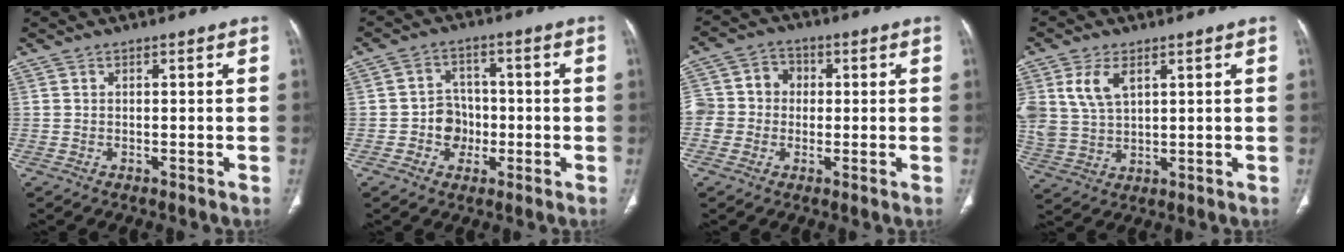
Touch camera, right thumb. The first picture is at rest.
{"total": 6.1, "force": [-1.5, 5.5, 2.2], "torque": [0.000, 0.019, -0.029]}
{"total": 8.0, "force": [-0.1, 7.5, 2.8], "torque": [-0.023, 0.026, -0.010]}
{"total": 8.4, "force": [3.5, 4.9, 5.8], "torque": [-0.120, -0.007, 0.080]}